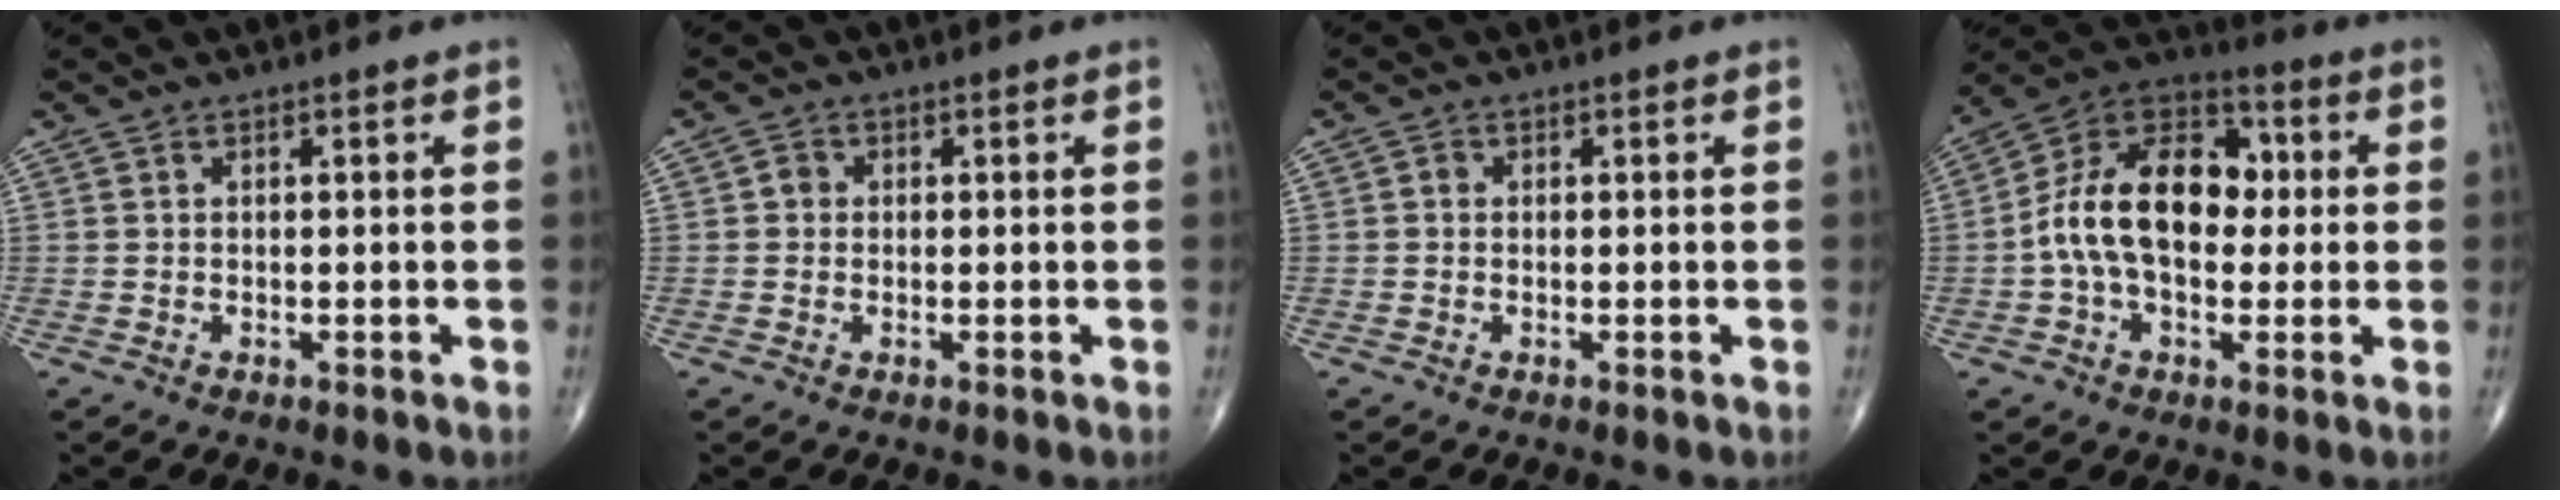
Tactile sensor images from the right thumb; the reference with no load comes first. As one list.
[{"total": 1.9, "force": [0.0, 1.7, 0.7], "torque": [-0.002, 0.004, -0.004]}, {"total": 1.1, "force": [0.0, 1.0, 0.4], "torque": [-0.003, 0.003, -0.003]}, {"total": 18.0, "force": [0.4, 11.4, 13.9], "torque": [-0.217, 0.037, -0.003]}]